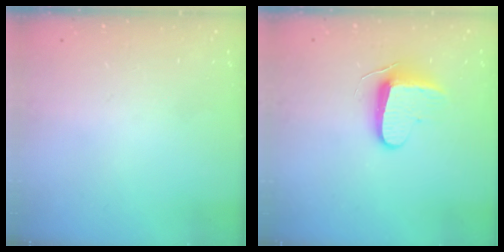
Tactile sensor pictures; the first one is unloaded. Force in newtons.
{"total": 8.7, "press": 8.7, "slide": 0.6}